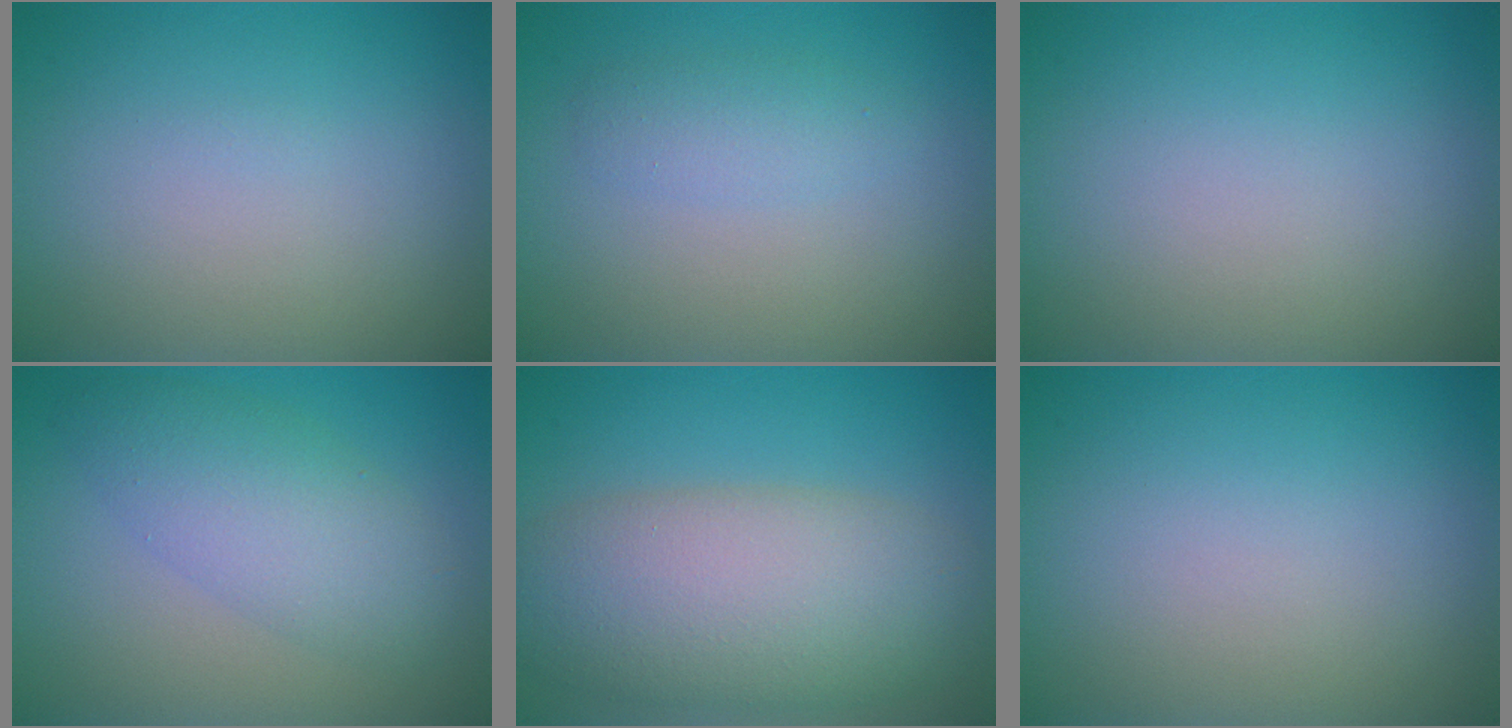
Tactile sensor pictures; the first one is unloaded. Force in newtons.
{"total": 1.7, "press": 1.7, "slide": 0.0}
{"total": 0.0}
{"total": 4.9, "press": 4.9, "slide": 0.1}
{"total": 8.9, "press": 8.9, "slide": 0.4}
{"total": 0.0}